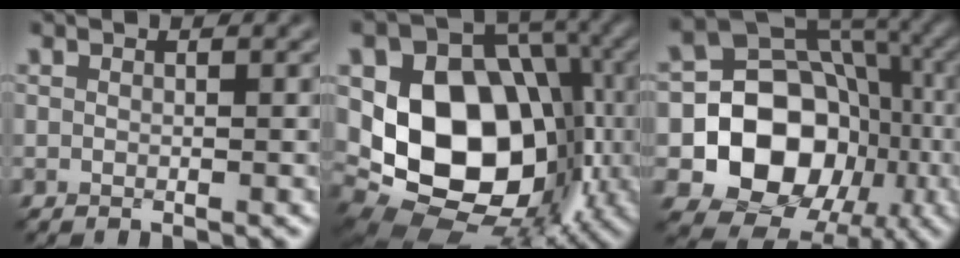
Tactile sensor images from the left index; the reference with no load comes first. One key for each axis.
{"total": 15.4, "fx": -1.4, "fy": 11.3, "fz": 10.4, "tx": -0.165, "ty": -0.010, "tz": -0.028}
{"total": 12.5, "fx": -3.1, "fy": 10.1, "fz": 6.7, "tx": -0.109, "ty": -0.002, "tz": -0.070}